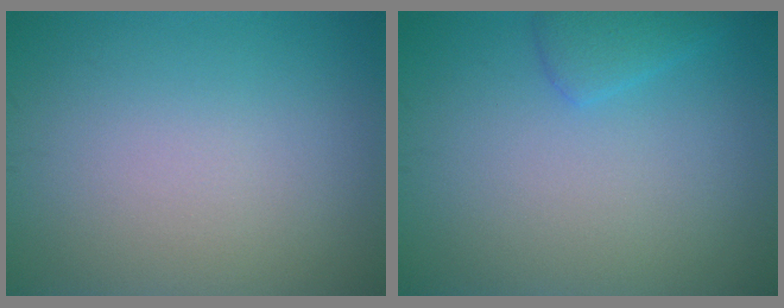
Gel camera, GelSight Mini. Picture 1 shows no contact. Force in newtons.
{"total": 1.7, "press": 1.7, "slide": 0.1}